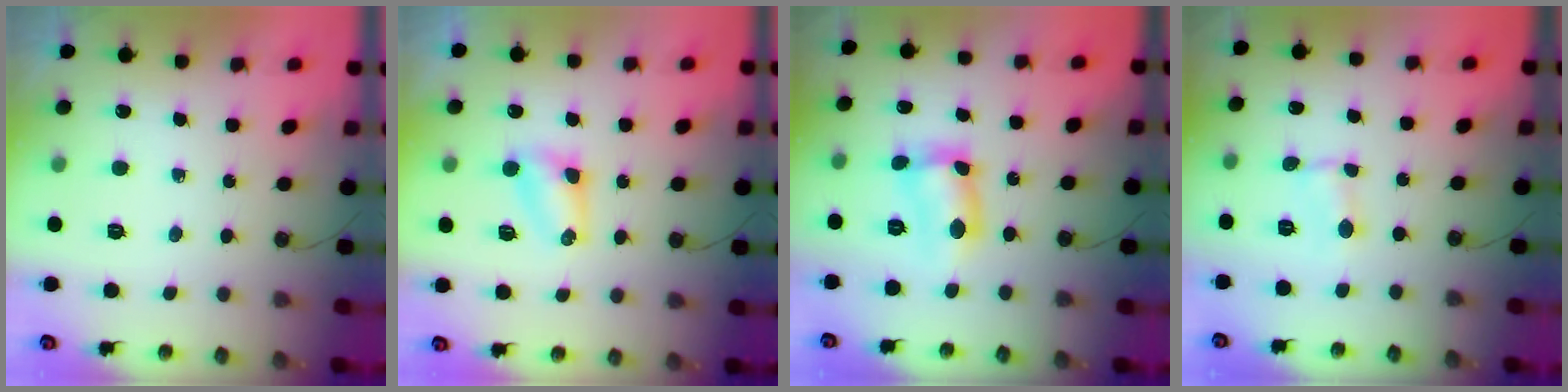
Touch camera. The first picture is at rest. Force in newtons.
{"total": 4.1, "press": 4.1, "slide": 0.4}
{"total": 9.0, "press": 9.0, "slide": 0.5}
{"total": 0.5, "press": 0.5, "slide": 0.1}